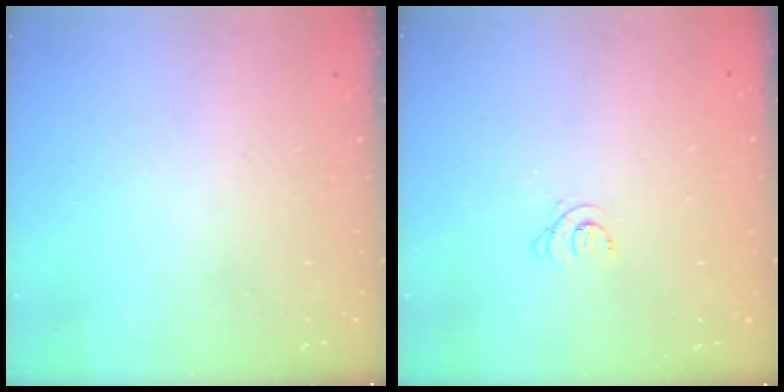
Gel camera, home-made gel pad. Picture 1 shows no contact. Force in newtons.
{"total": 3.5, "press": 3.5, "slide": 0.3}